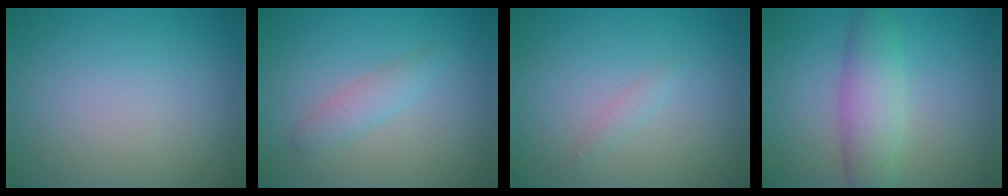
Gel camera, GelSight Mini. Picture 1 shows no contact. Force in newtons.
{"total": 1.8, "press": 1.8, "slide": 0.0}
{"total": 0.8, "press": 0.8, "slide": 0.1}
{"total": 4.2, "press": 4.2, "slide": 0.1}